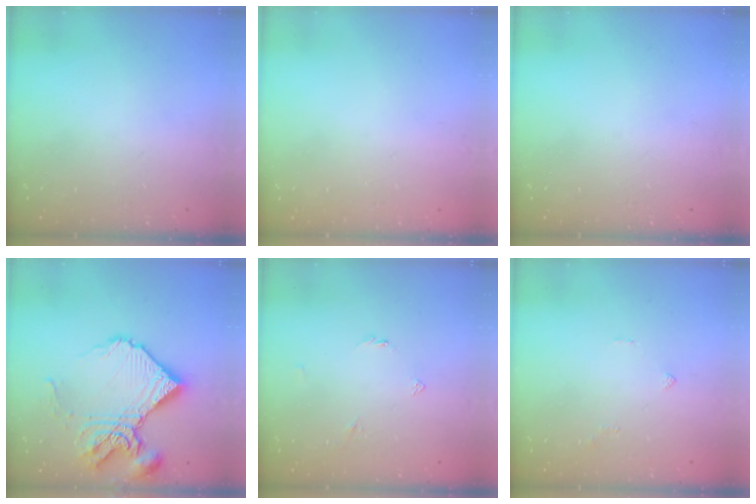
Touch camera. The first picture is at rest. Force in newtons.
{"total": 2.0, "press": 2.0, "slide": 0.1}
{"total": 0.0}
{"total": 15.1, "press": 15.1, "slide": 1.4}
{"total": 2.5, "press": 2.4, "slide": 0.5}
{"total": 1.6, "press": 1.5, "slide": 0.6}